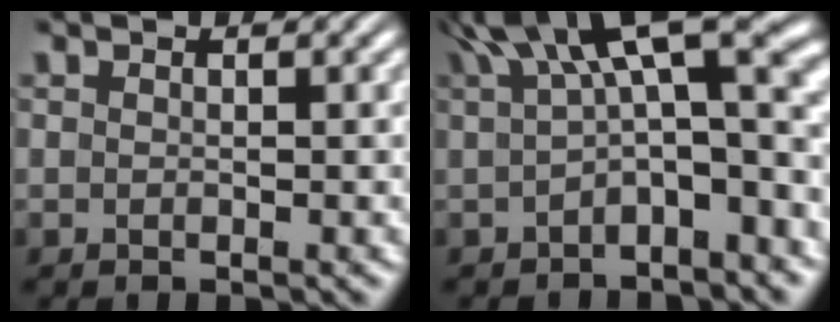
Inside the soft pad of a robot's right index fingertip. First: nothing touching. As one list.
[{"total": 7.8, "force": [1.4, 3.5, 6.8], "torque": [-0.090, 0.001, 0.023]}]